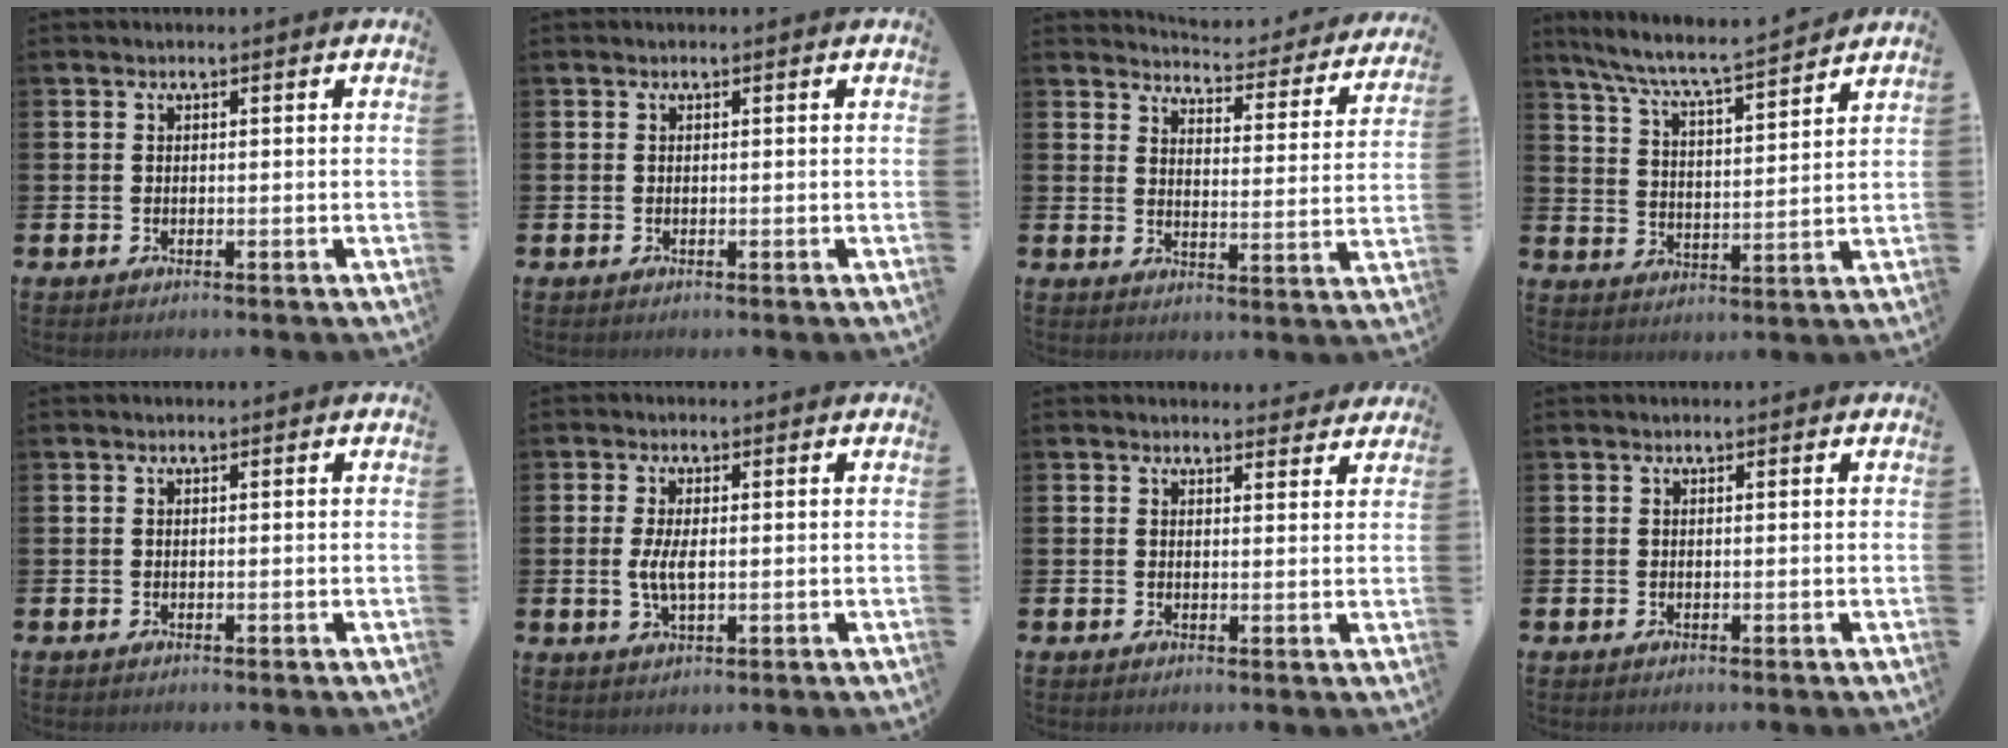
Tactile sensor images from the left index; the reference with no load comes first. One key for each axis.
{"total": 0.0}
{"total": 4.6, "fx": 4.5, "fy": 0.5, "fz": 0.8, "tx": -0.034, "ty": -0.040, "tz": 0.073}
{"total": 7.1, "fx": 6.7, "fy": 0.1, "fz": 2.4, "tx": -0.076, "ty": -0.051, "tz": 0.113}
{"total": 0.0}
{"total": 3.8, "fx": 0.2, "fy": 1.6, "fz": 3.5, "tx": -0.073, "ty": 0.002, "tz": -0.001}
{"total": 2.3, "fx": 2.3, "fy": 0.6, "fz": -0.1, "tx": 0.013, "ty": -0.016, "tz": 0.038}
{"total": 0.0}